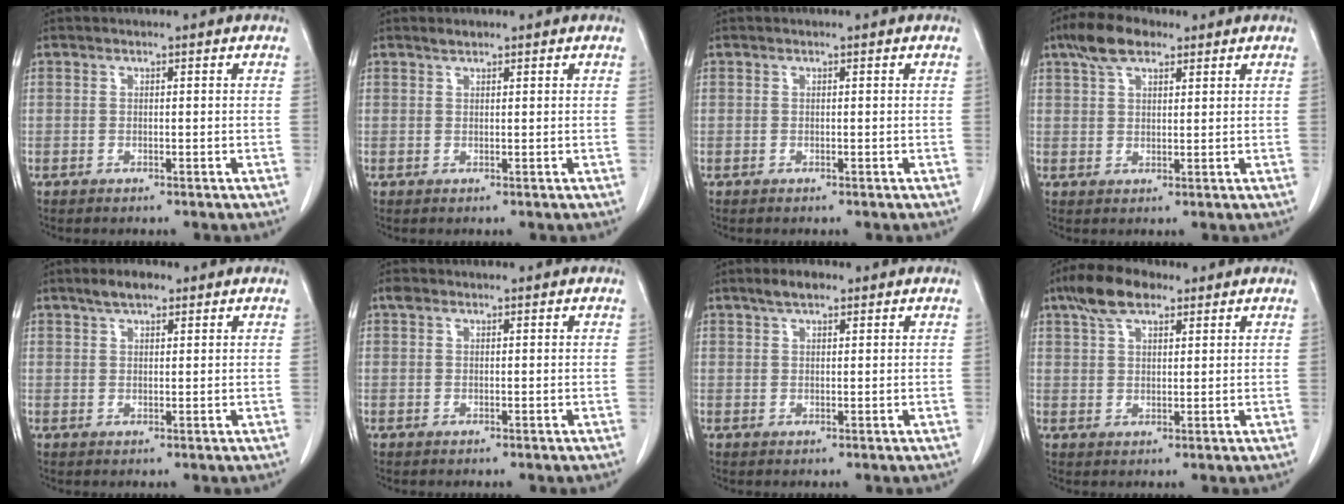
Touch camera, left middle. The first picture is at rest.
{"total": 0.9, "force": [0.9, 0.2, 0.3], "torque": [-0.011, 0.001, 0.017]}
{"total": 0.0}
{"total": 6.2, "force": [4.1, 2.7, 3.8], "torque": [-0.077, 0.018, 0.077]}
{"total": 3.5, "force": [2.5, 1.3, 2.0], "torque": [-0.042, 0.007, 0.044]}
{"total": 1.0, "force": [0.8, 0.5, 0.4], "torque": [-0.014, 0.013, 0.014]}
{"total": 3.0, "force": [2.1, 1.0, 1.8], "torque": [-0.038, 0.007, 0.038]}
{"total": 7.0, "force": [4.6, 2.9, 4.3], "torque": [-0.087, 0.020, 0.086]}